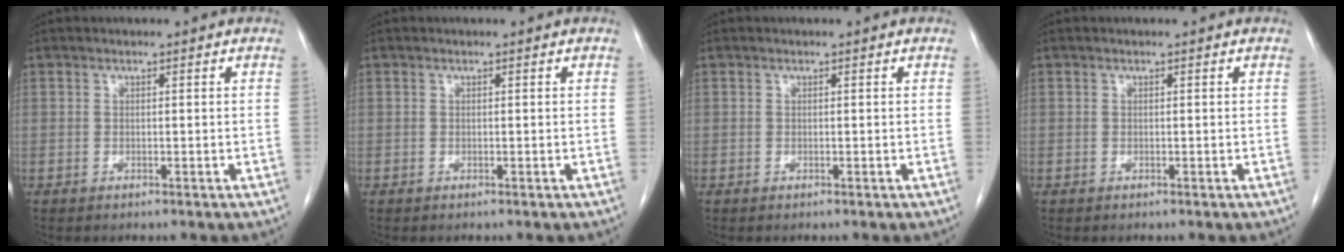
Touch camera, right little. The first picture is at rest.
{"total": 0.0}
{"total": 0.0}
{"total": 0.0}